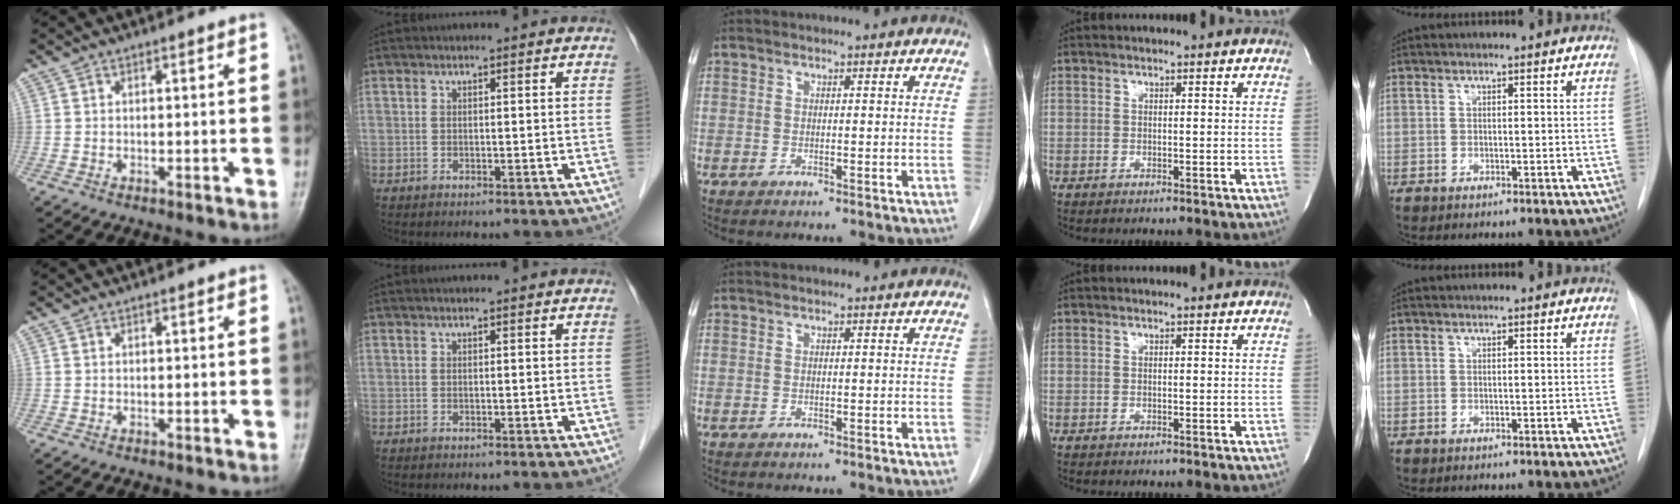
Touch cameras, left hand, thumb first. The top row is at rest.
{}